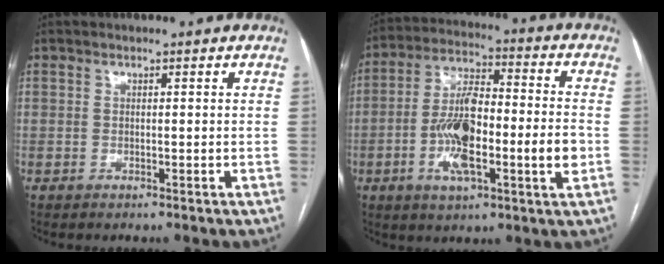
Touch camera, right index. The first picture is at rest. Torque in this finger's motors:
{"motor_torque": [1.97, -0.17, 1.05, 0.21]}